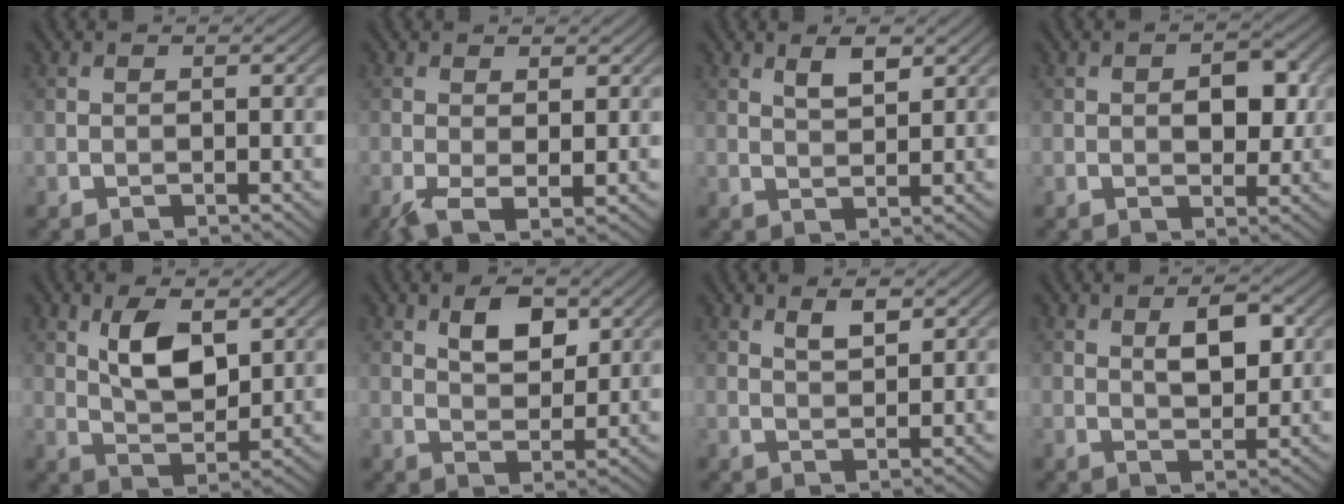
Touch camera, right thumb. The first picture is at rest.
{"total": 3.2, "force": [-0.5, 1.2, 2.9], "torque": [-0.072, -0.006, -0.009]}
{"total": 2.9, "force": [1.7, 1.0, 2.1], "torque": [-0.041, -0.002, 0.034]}
{"total": 4.4, "force": [0.4, 2.6, 3.5], "torque": [-0.052, -0.002, 0.004]}
{"total": 6.5, "force": [2.4, 3.2, 5.1], "torque": [-0.100, -0.004, 0.046]}
{"total": 4.9, "force": [2.4, 2.7, 3.3], "torque": [-0.059, -0.003, 0.043]}
{"total": 2.6, "force": [1.6, 0.9, 1.8], "torque": [-0.036, -0.002, 0.032]}
{"total": 4.6, "force": [1.5, 2.1, 3.8], "torque": [-0.066, -0.002, 0.027]}